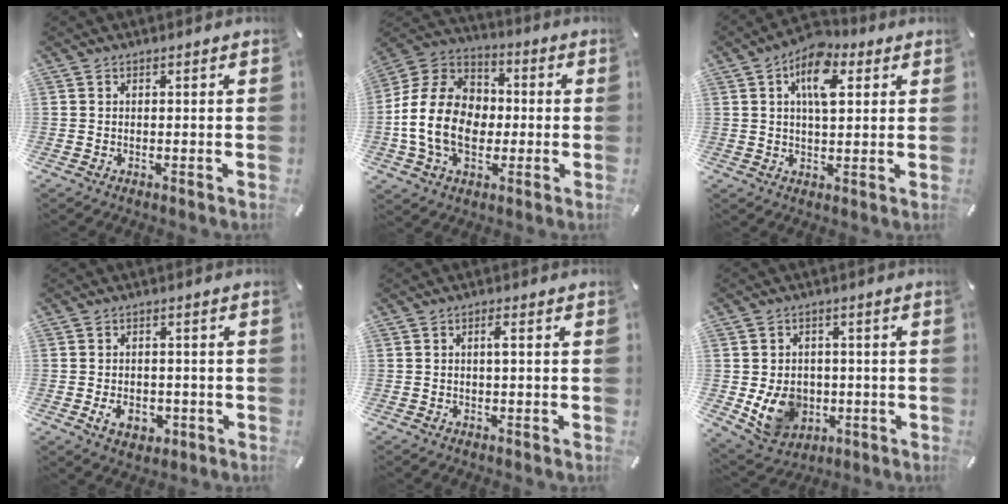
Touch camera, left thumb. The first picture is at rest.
{"total": 15.7, "force": [-2.5, 12.2, 9.5], "torque": [-0.211, 0.031, -0.044]}
{"total": 10.5, "force": [3.9, 5.8, 7.9], "torque": [-0.120, -0.004, 0.066]}
{"total": 5.3, "force": [-1.8, 3.9, 3.1], "torque": [-0.054, 0.003, -0.034]}
{"total": 1.8, "force": [0.1, 0.4, 1.8], "torque": [-0.036, 0.002, 0.000]}
{"total": 11.0, "force": [-2.2, 9.2, 5.5], "torque": [-0.111, 0.010, -0.034]}